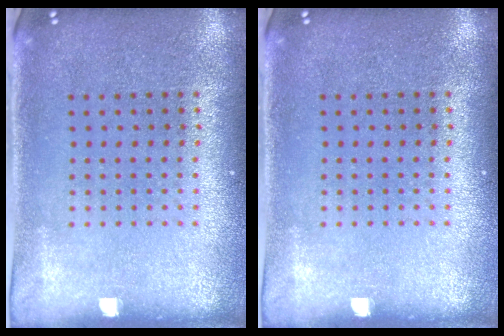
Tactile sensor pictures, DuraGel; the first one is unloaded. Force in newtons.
{"total": 0.0}